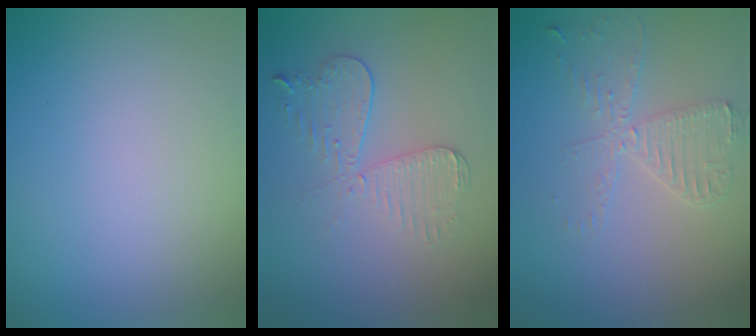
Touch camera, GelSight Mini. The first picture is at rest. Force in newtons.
{"total": 3.6, "press": 3.2, "slide": 1.8}
{"total": 3.3, "press": 2.8, "slide": 1.7}